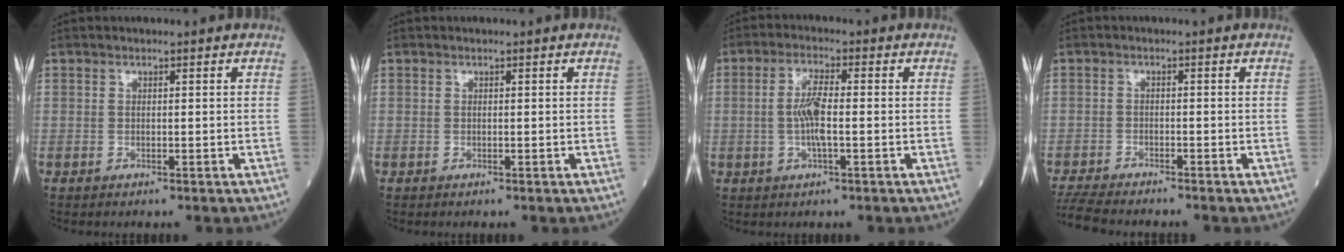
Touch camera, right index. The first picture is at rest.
{"total": 0.0}
{"total": 5.0, "force": [-0.5, 0.7, 5.0], "torque": [-0.104, 0.002, -0.011]}
{"total": 6.7, "force": [-6.3, 0.8, 2.1], "torque": [-0.039, -0.019, -0.111]}